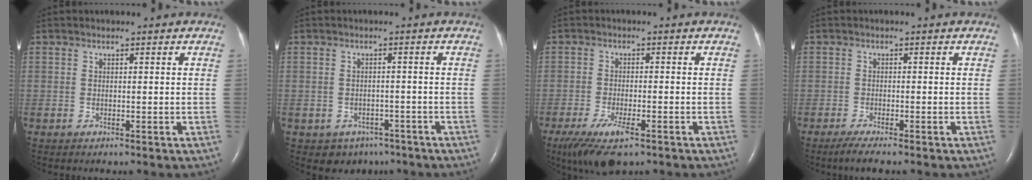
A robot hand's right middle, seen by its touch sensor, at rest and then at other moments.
{"total": 4.3, "force": [-2.9, 3.2, 0.6], "torque": [-0.004, 0.014, -0.032]}
{"total": 7.4, "force": [-4.5, 2.0, 5.6], "torque": [-0.106, -0.017, -0.073]}
{"total": 3.2, "force": [-2.5, 0.1, 2.1], "torque": [-0.040, -0.008, -0.043]}